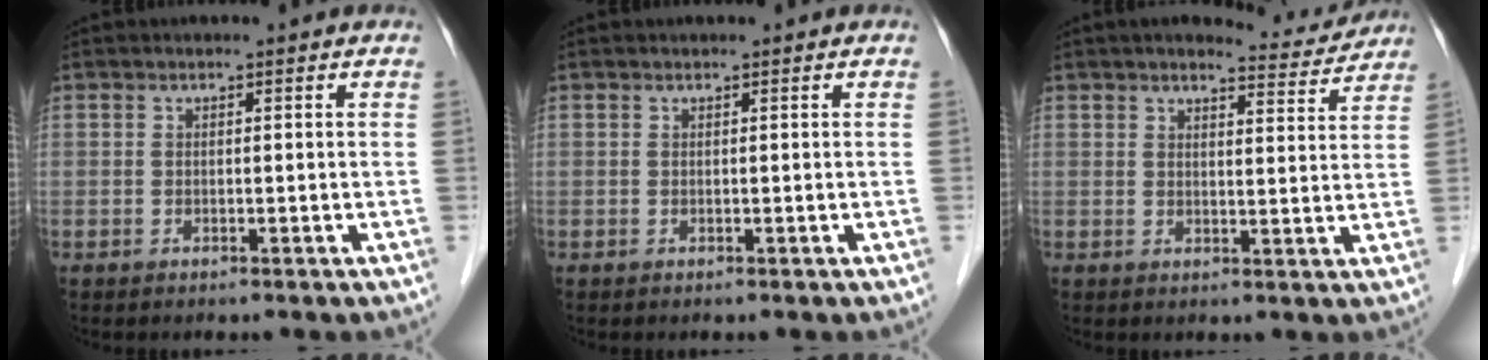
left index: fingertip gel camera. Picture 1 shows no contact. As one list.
[{"total": 0.0}, {"total": 5.5, "force": [5.4, 0.8, 0.9], "torque": [-0.019, -0.002, 0.065]}]